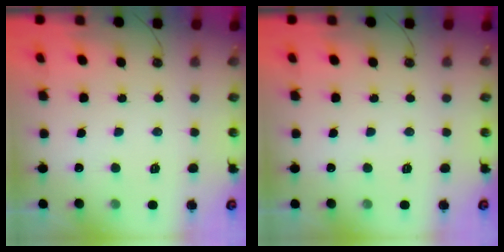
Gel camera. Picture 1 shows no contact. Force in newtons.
{"total": 0.0}